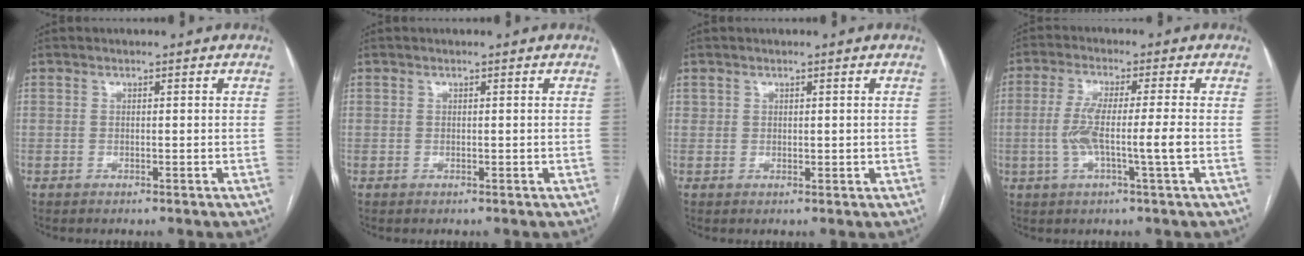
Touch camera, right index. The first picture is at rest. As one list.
[{"total": 0.0}, {"total": 1.1, "force": [0.7, 0.8, 0.2], "torque": [0.010, -0.001, 0.011]}, {"total": 7.1, "force": [-1.1, -0.3, 6.9], "torque": [-0.138, 0.003, -0.020]}]